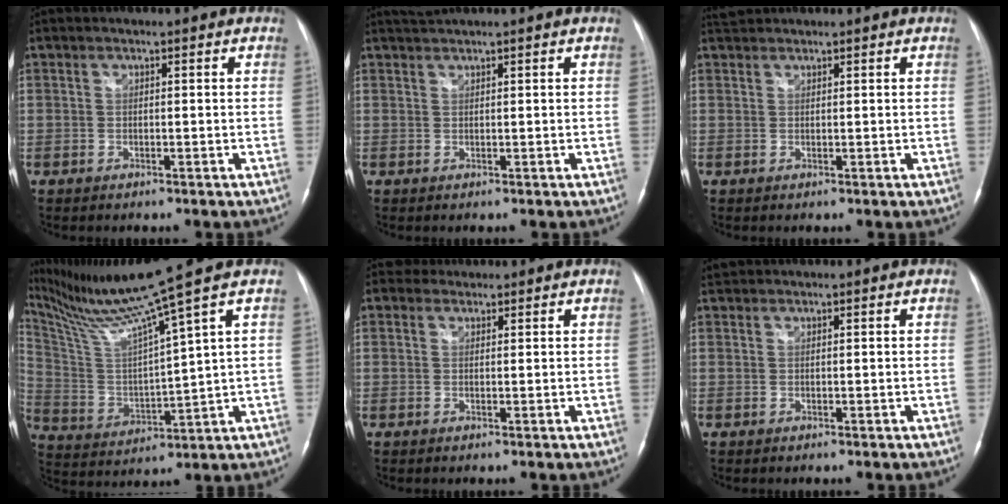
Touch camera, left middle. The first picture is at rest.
{"total": 1.5, "force": [1.4, -0.5, 0.2], "torque": [-0.002, 0.007, 0.033]}
{"total": 1.7, "force": [1.7, 0.2, 0.0], "torque": [-0.006, 0.014, 0.034]}
{"total": 14.7, "force": [11.3, -3.7, 8.6], "torque": [-0.164, -0.022, 0.218]}
{"total": 1.8, "force": [1.5, 0.8, -0.6], "torque": [0.014, 0.010, 0.021]}
{"total": 1.1, "force": [1.0, 0.3, -0.1], "torque": [-0.005, 0.012, 0.023]}